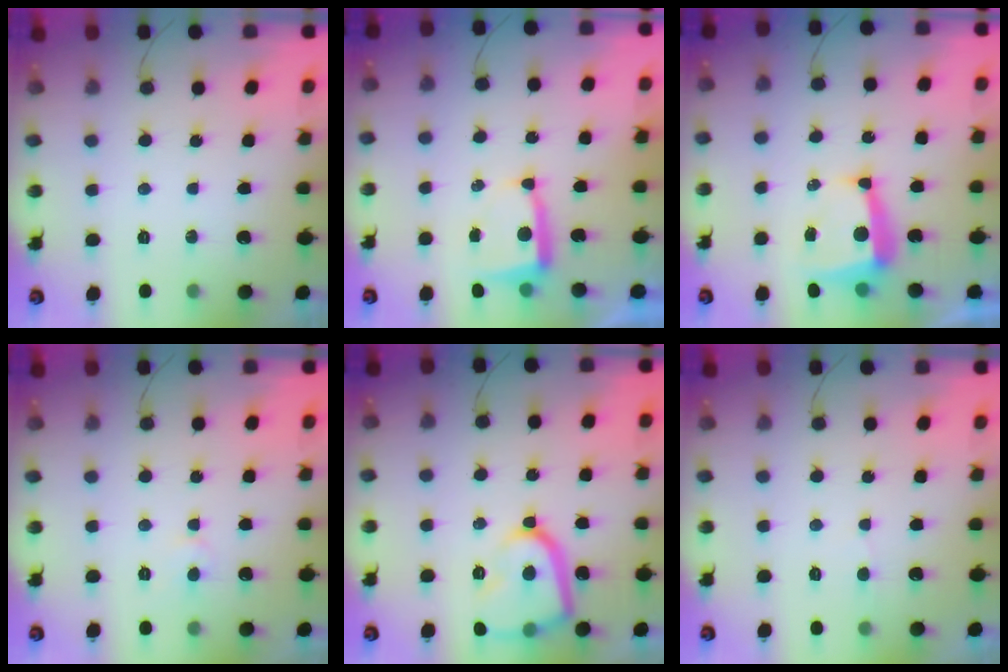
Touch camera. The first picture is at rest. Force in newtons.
{"total": 5.2, "press": 5.1, "slide": 0.6}
{"total": 8.9, "press": 8.9, "slide": 0.7}
{"total": 4.4, "press": 4.4, "slide": 0.3}
{"total": 15.8, "press": 15.7, "slide": 1.3}
{"total": 3.4, "press": 3.4, "slide": 0.3}